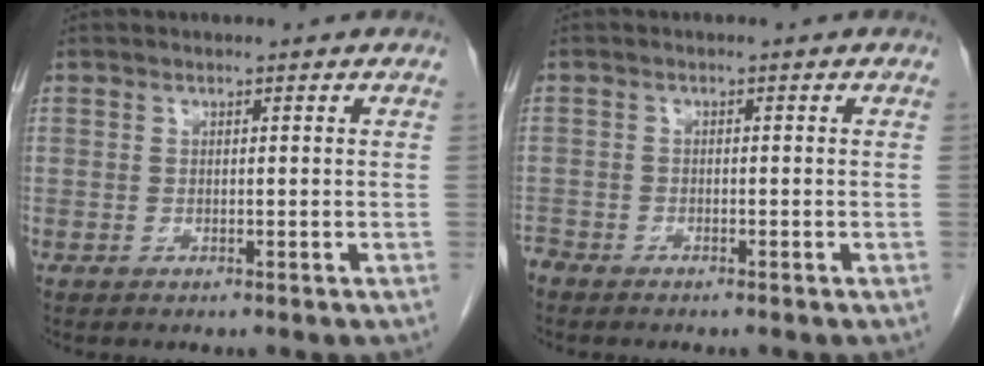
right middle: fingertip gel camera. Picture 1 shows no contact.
{"total": 1.9, "force": [-1.8, 0.5, 0.2], "torque": [-0.004, -0.003, -0.033]}